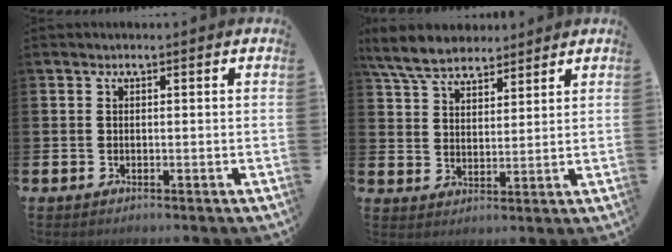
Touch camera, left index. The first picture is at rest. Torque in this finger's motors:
{"motor_torque": [0.81, -1.33, 0.45, 0.21]}